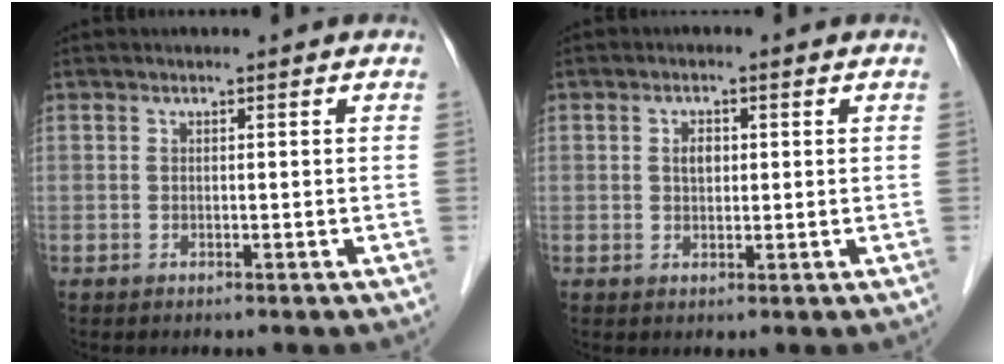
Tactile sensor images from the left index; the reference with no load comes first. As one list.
[{"total": 2.2, "force": [0.3, 1.4, 1.6], "torque": [-0.032, 0.003, 0.007]}]